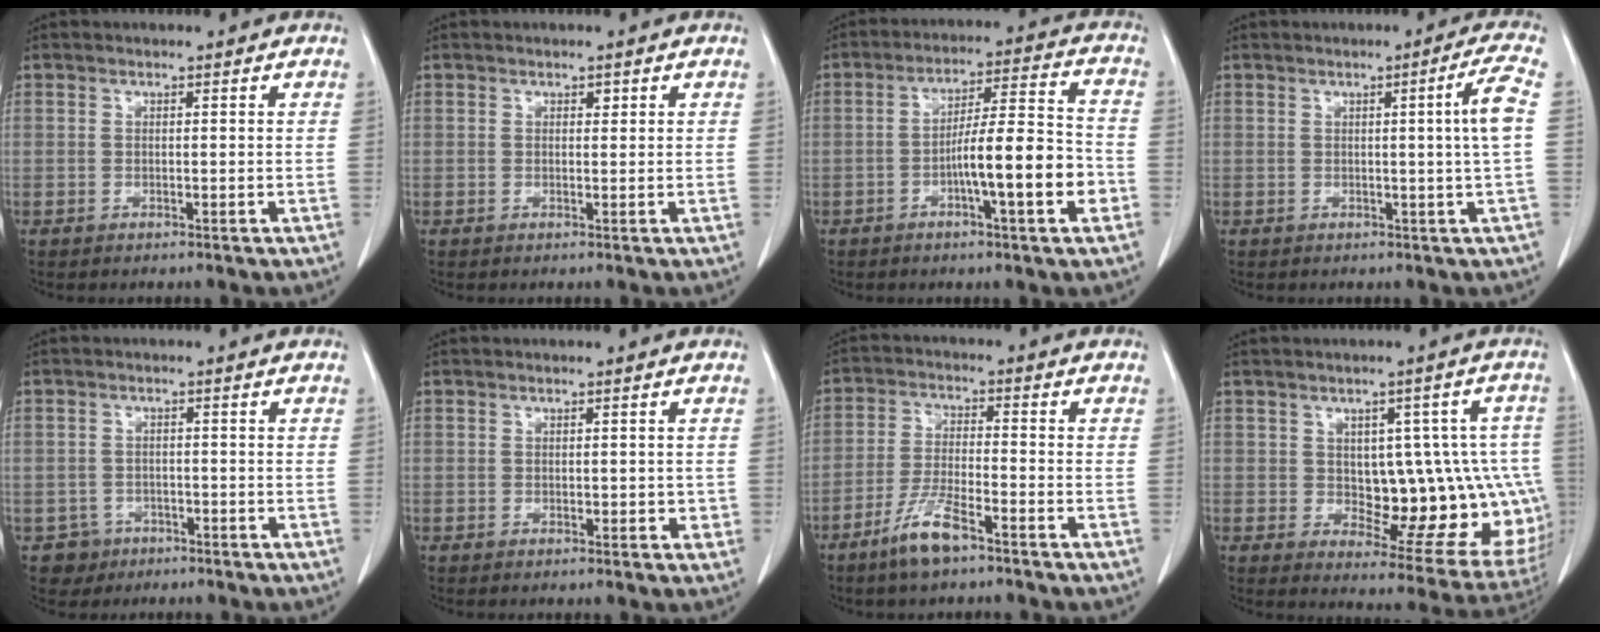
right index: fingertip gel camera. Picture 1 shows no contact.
{"total": 0.7, "force": [0.4, 0.4, 0.4], "torque": [-0.003, -0.001, 0.004]}
{"total": 11.9, "force": [-3.8, 0.9, 11.2], "torque": [-0.179, 0.013, -0.060]}
{"total": 4.7, "force": [0.2, -1.4, 4.5], "torque": [-0.065, -0.004, 0.005]}
{"total": 3.4, "force": [-1.7, 2.9, -0.2], "torque": [0.008, 0.013, -0.026]}
{"total": 1.8, "force": [0.0, 1.2, 1.3], "torque": [-0.014, 0.006, 0.003]}
{"total": 7.0, "force": [-4.8, 1.2, 4.9], "torque": [-0.104, -0.008, -0.093]}
{"total": 15.9, "force": [-0.3, 7.0, 14.3], "torque": [-0.132, 0.023, 0.018]}